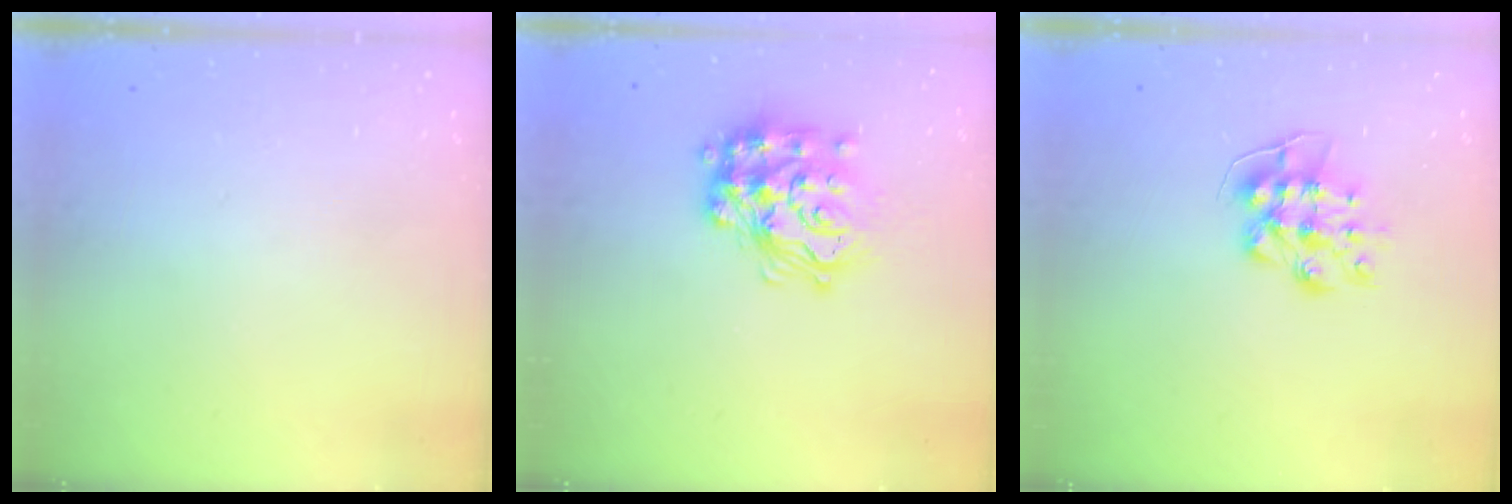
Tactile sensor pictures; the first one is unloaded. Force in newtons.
{"total": 18.7, "press": 18.7, "slide": 1.1}
{"total": 9.6, "press": 9.5, "slide": 0.8}